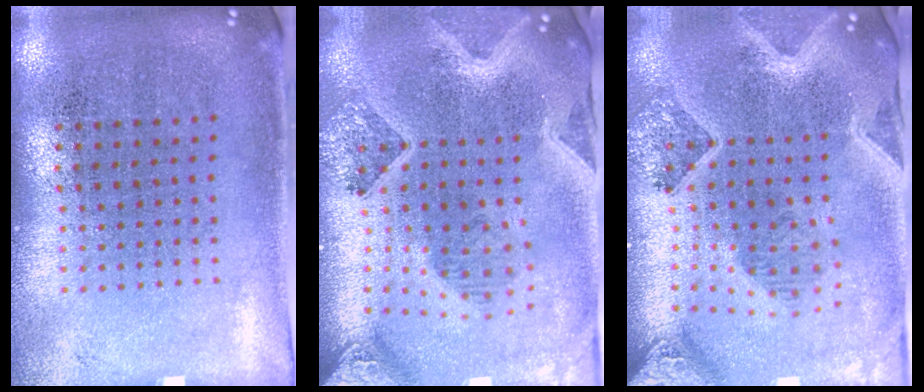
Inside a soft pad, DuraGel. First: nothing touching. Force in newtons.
{"total": 3.6, "press": 2.9, "slide": 2.1}
{"total": 3.2, "press": 2.7, "slide": 1.6}